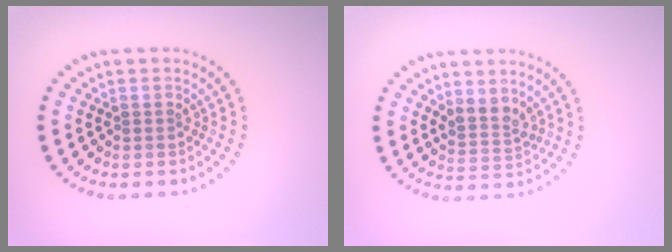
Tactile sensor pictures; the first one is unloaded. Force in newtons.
{"total": 2.1, "press": 1.8, "slide": 1.1}